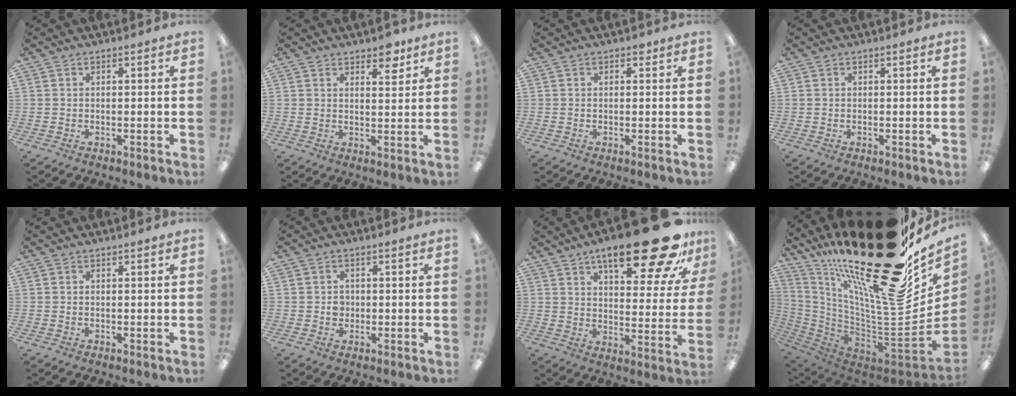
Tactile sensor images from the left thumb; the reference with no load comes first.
{"total": 5.2, "force": [4.1, 2.2, 2.3], "torque": [-0.013, -0.025, 0.068]}
{"total": 0.9, "force": [0.6, 0.5, 0.4], "torque": [0.000, 0.000, 0.009]}
{"total": 0.0}
{"total": 0.0}
{"total": 2.1, "force": [0.0, 1.9, 0.9], "torque": [-0.010, 0.003, -0.005]}
{"total": 23.5, "force": [15.4, 7.1, 16.2], "torque": [-0.226, -0.096, 0.245]}
{"total": 35.5, "force": [20.8, 11.8, 26.2], "torque": [-0.382, -0.178, 0.371]}